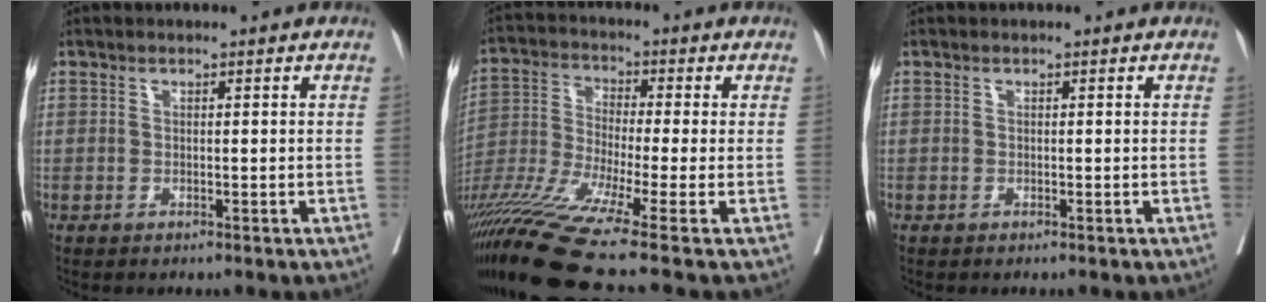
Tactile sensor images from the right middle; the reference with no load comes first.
{"total": 15.1, "force": [-10.8, -2.1, 10.4], "torque": [-0.217, -0.035, -0.199]}
{"total": 0.0}